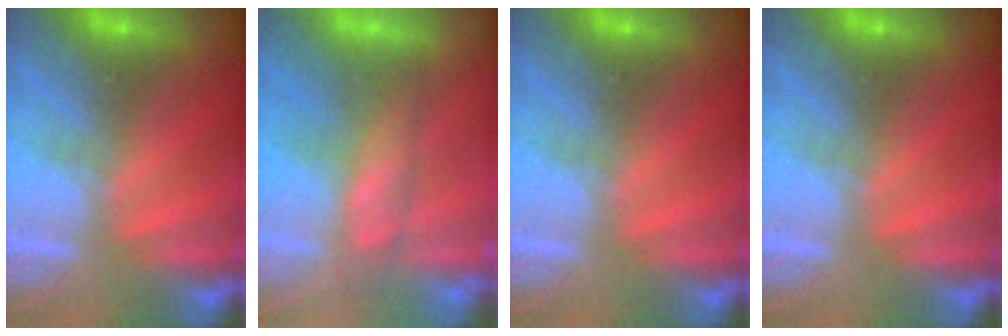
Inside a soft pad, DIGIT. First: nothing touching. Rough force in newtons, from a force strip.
{"total": 3.8}
{"total": 0.0}
{"total": 0.0}